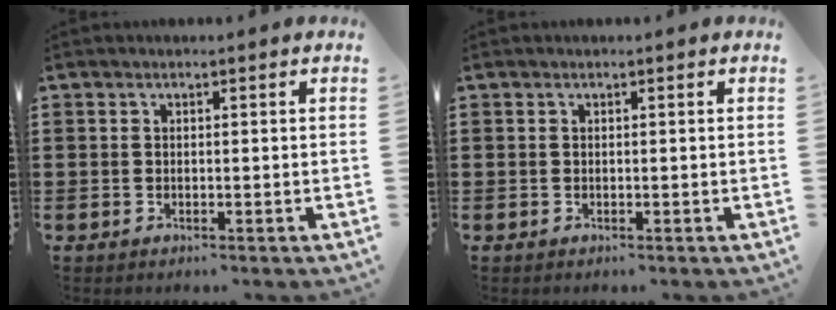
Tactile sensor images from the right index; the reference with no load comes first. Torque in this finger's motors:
{"motor_torque": [-0.51, 0.74, 0.00, 0.00]}